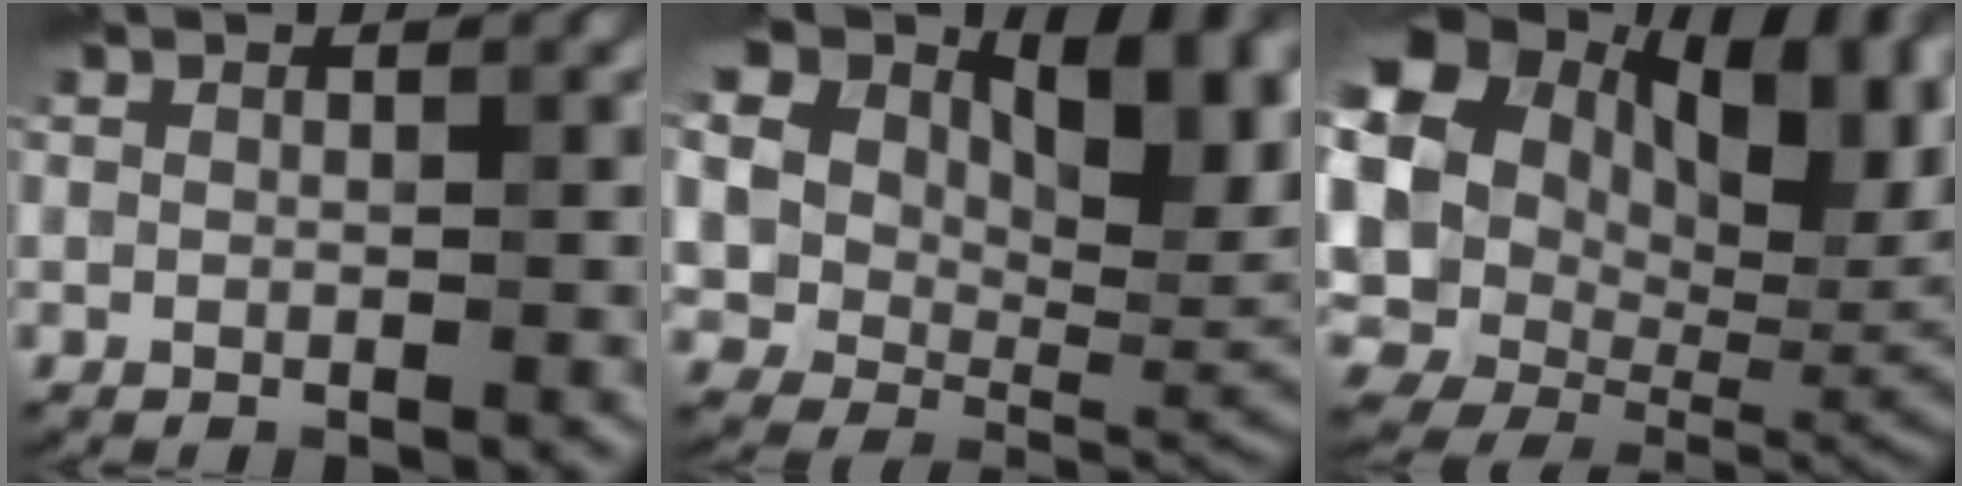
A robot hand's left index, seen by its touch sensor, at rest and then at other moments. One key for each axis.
{"total": 20.2, "fx": 9.0, "fy": 12.1, "fz": 13.4, "tx": -0.245, "ty": 0.055, "tz": 0.174}
{"total": 20.4, "fx": 5.0, "fy": 14.5, "fz": 13.5, "tx": -0.283, "ty": 0.000, "tz": 0.132}